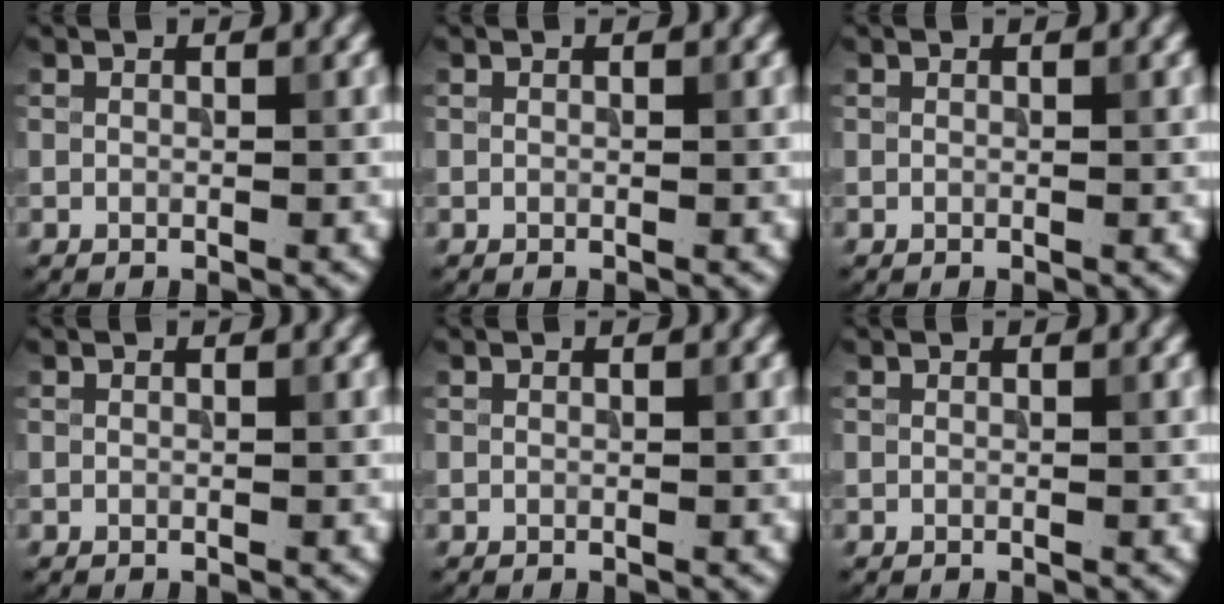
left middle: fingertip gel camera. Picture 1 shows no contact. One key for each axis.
{"total": 0.0}
{"total": 0.0}
{"total": 0.0}
{"total": 0.0}
{"total": 0.0}